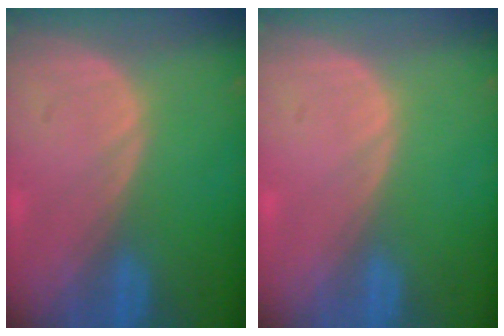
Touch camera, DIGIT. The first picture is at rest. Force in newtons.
{"total": 0.0}